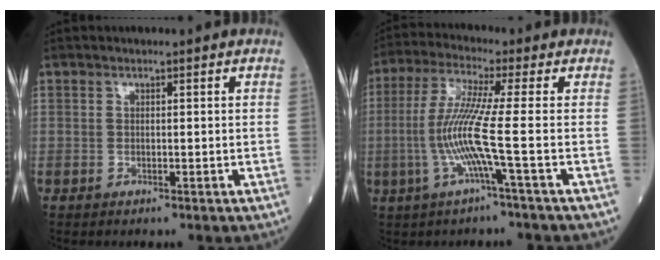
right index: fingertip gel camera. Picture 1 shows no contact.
{"total": 8.3, "force": [-1.7, -1.5, 8.0], "torque": [-0.175, 0.001, -0.034]}